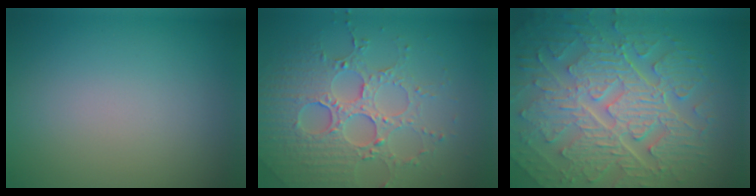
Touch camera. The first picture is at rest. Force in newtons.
{"total": 5.6, "press": 4.8, "slide": 2.9}
{"total": 10.3, "press": 6.9, "slide": 7.7}